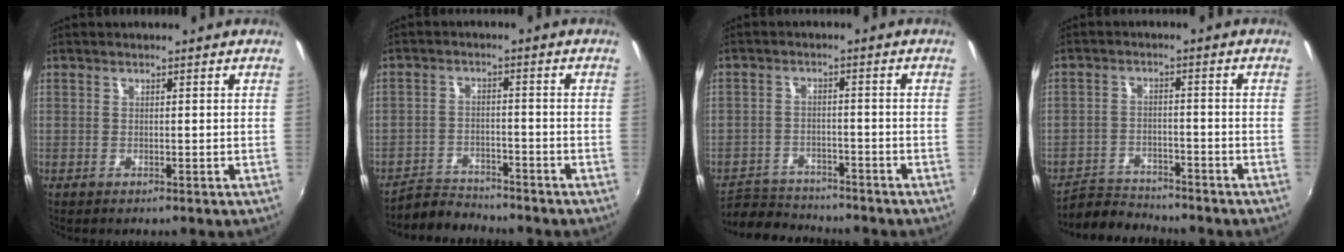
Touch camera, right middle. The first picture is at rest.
{"total": 5.7, "force": [-5.5, 1.5, -0.1], "torque": [-0.019, 0.007, -0.098]}
{"total": 8.2, "force": [-7.5, 3.0, 1.0], "torque": [-0.039, 0.010, -0.126]}
{"total": 6.5, "force": [-6.3, 1.6, 0.0], "torque": [-0.024, 0.007, -0.113]}